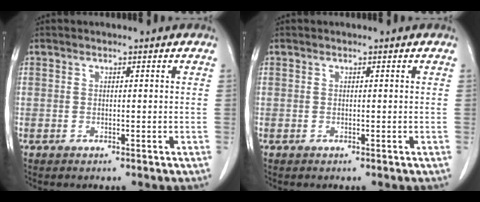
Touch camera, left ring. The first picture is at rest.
{"total": 0.0}